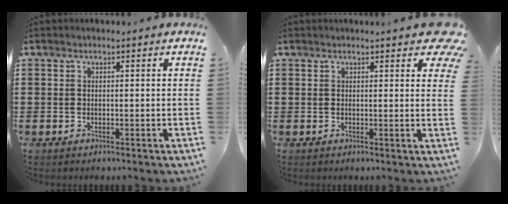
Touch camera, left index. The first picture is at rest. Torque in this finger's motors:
{"motor_torque": [1.42, -0.72, 1.00, 0.14]}